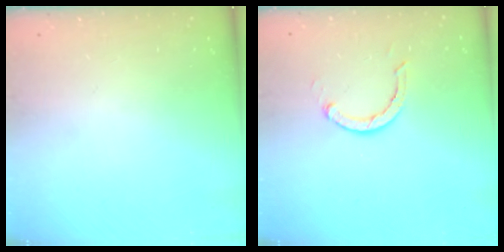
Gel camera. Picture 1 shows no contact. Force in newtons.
{"total": 2.9, "press": 2.8, "slide": 0.5}